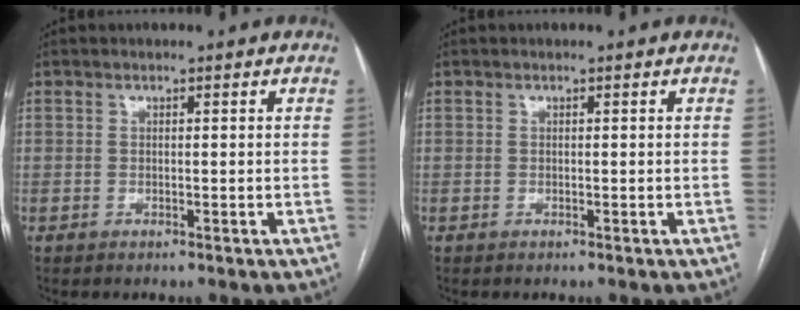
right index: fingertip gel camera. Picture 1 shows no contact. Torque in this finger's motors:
{"motor_torque": [0.00, 0.00, 0.00, 0.00]}